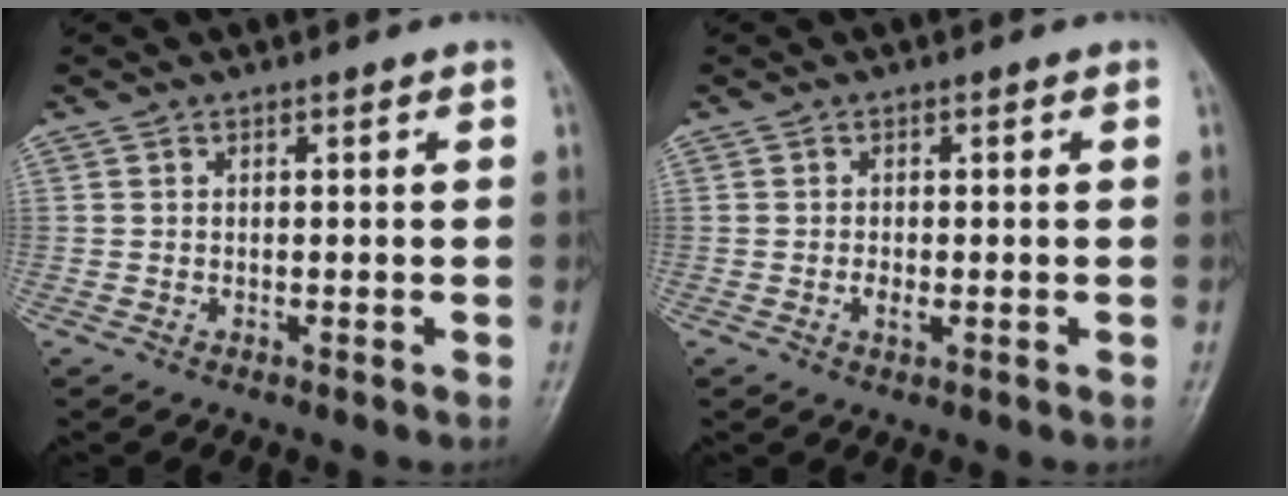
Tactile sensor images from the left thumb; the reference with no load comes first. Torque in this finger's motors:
{"motor_torque": [-0.04, 0.05, 0.12, 0.00, 0.01]}